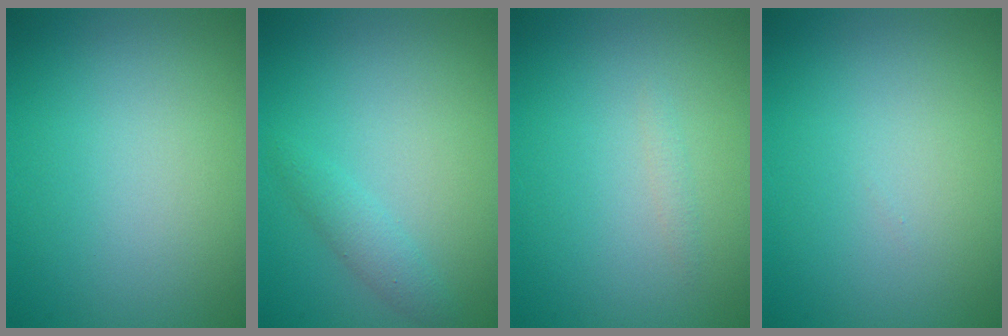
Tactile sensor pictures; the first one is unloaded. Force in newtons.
{"total": 1.5, "press": 1.4, "slide": 0.1}
{"total": 0.5, "press": 0.5, "slide": 0.0}
{"total": 0.0}